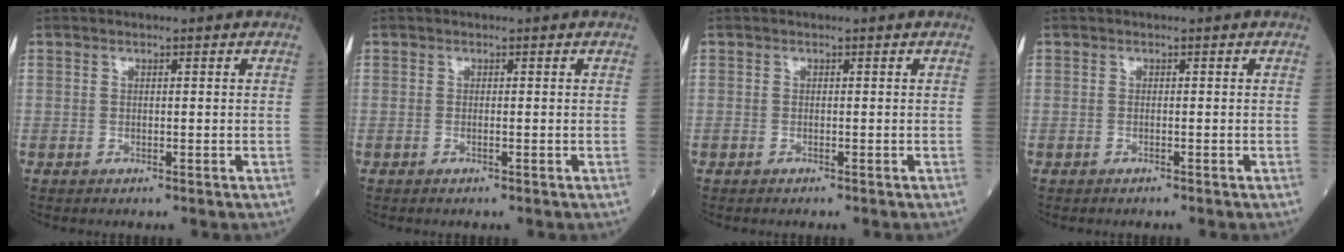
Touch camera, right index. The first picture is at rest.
{"total": 0.0}
{"total": 0.5, "force": [-0.5, 0.1, 0.2], "torque": [-0.005, 0.000, -0.008]}
{"total": 0.0}